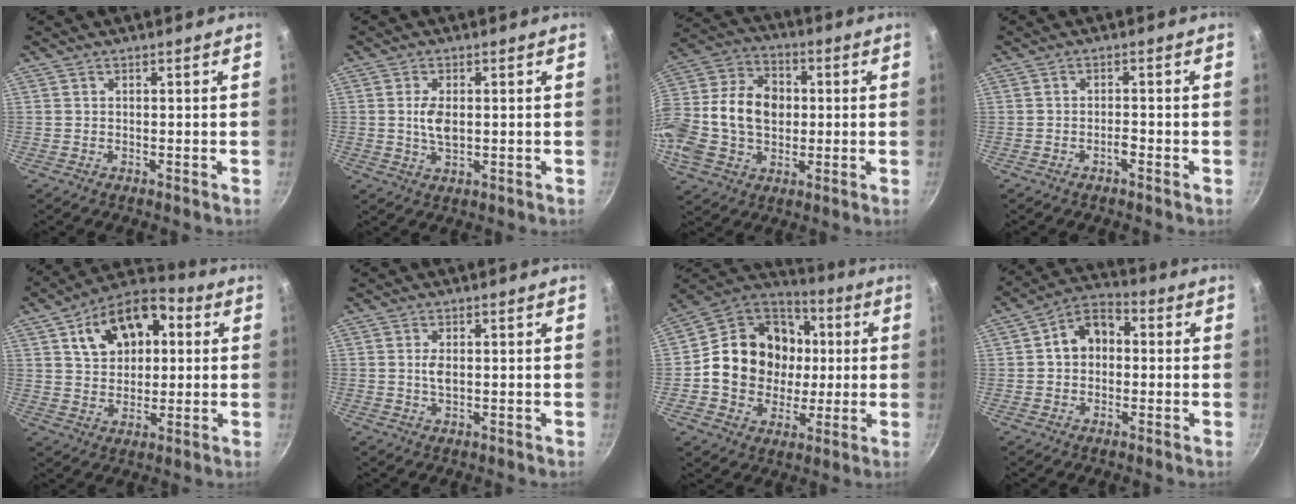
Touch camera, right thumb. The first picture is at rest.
{"total": 4.6, "force": [0.3, 2.5, 3.8], "torque": [-0.072, -0.003, 0.006]}
{"total": 21.7, "force": [-0.2, 16.2, 14.4], "torque": [-0.273, 0.040, -0.011]}
{"total": 1.5, "force": [-1.0, 0.4, 1.0], "torque": [-0.015, 0.011, -0.018]}
{"total": 16.4, "force": [4.7, 10.9, 11.4], "torque": [-0.150, 0.018, 0.068]}
{"total": 2.3, "force": [0.2, 1.2, 1.9], "torque": [-0.035, -0.001, 0.004]}
{"total": 20.3, "force": [0.8, 17.6, 10.1], "torque": [-0.147, 0.026, 0.014]}
{"total": 8.9, "force": [0.7, 6.7, 5.9], "torque": [-0.061, 0.028, -0.004]}